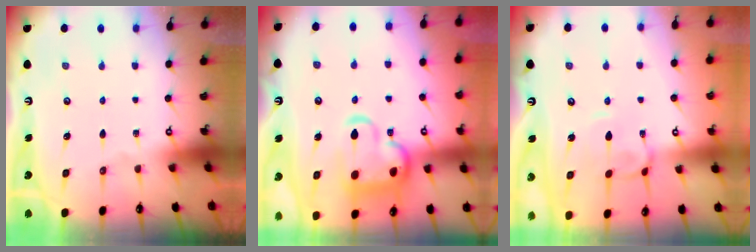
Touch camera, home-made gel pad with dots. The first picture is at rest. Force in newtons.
{"total": 7.4, "press": 7.3, "slide": 1.3}
{"total": 2.4, "press": 2.4, "slide": 0.6}